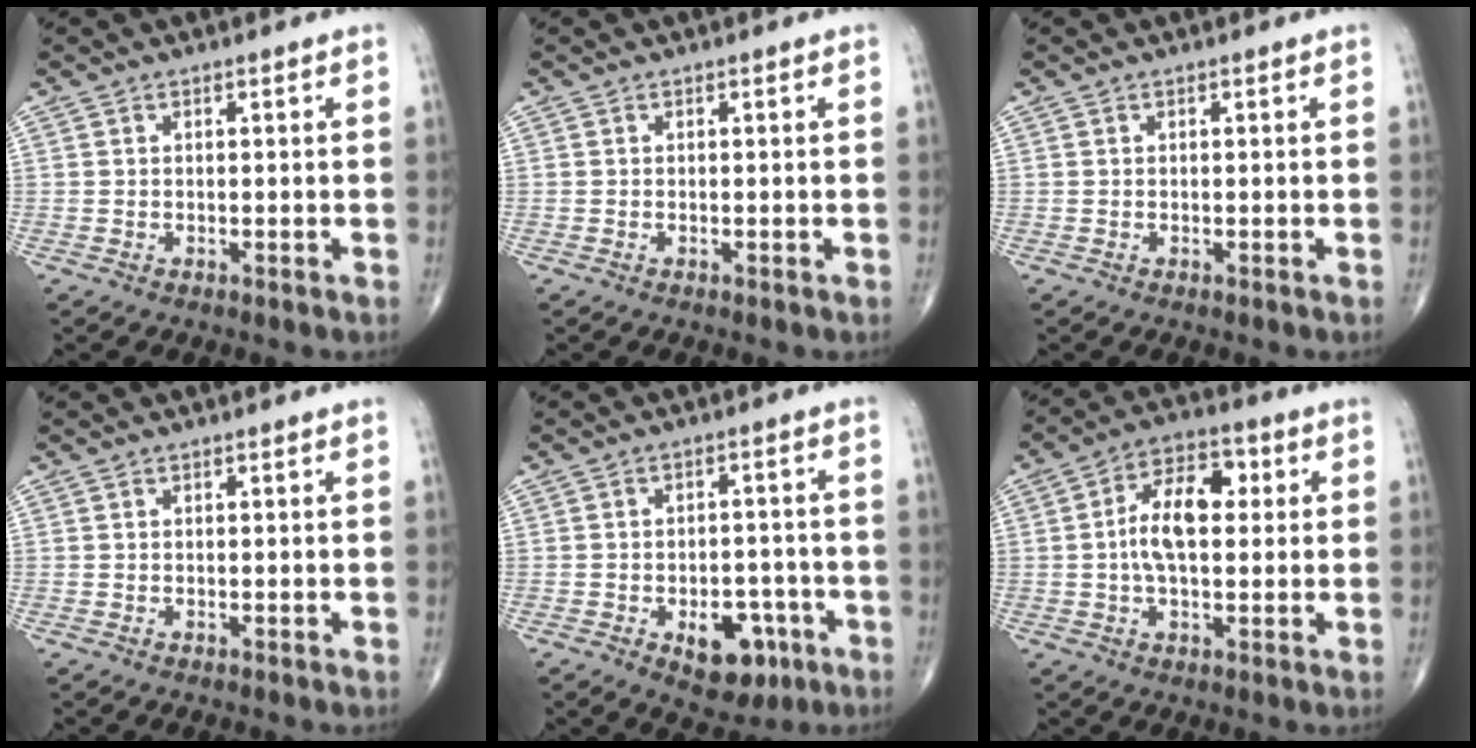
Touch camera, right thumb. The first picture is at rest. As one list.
[{"total": 0.0}, {"total": 0.0}, {"total": 0.0}, {"total": 9.4, "force": [-4.1, 5.7, 6.3], "torque": [-0.053, 0.026, -0.047]}, {"total": 11.2, "force": [1.1, 6.1, 9.4], "torque": [-0.156, 0.021, 0.013]}]